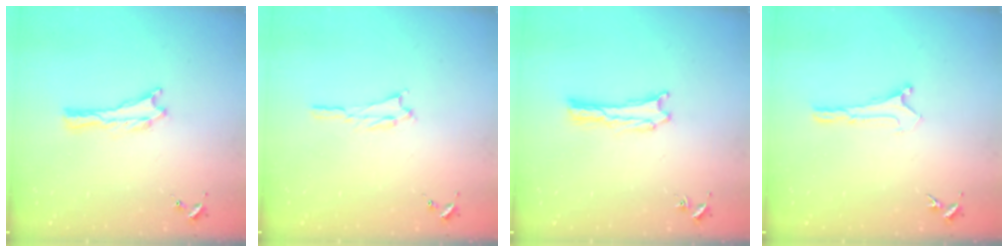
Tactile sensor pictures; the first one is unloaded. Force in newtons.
{"total": 1.1, "press": 1.1, "slide": 0.2}
{"total": 0.9, "press": 0.9, "slide": 0.0}
{"total": 0.0}